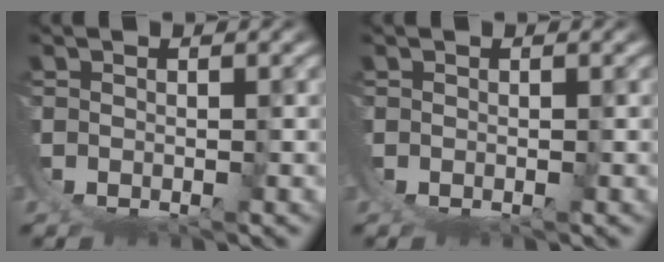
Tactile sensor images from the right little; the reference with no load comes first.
{"total": 0.0}